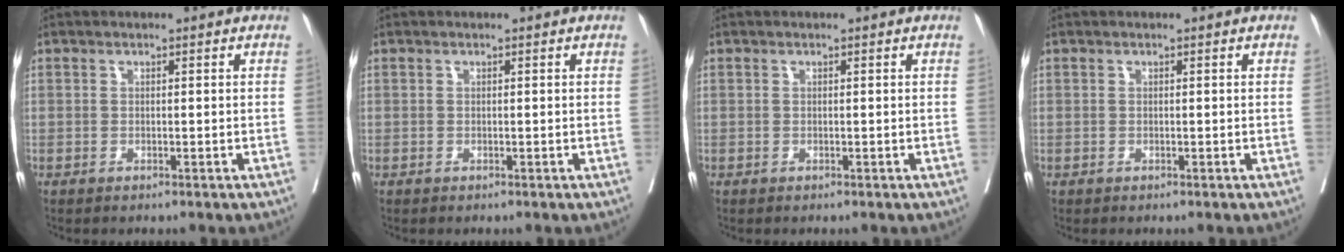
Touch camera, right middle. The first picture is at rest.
{"total": 0.0}
{"total": 0.0}
{"total": 0.0}